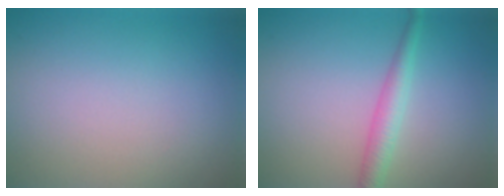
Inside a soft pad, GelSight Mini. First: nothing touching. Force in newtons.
{"total": 2.5, "press": 2.5, "slide": 0.1}